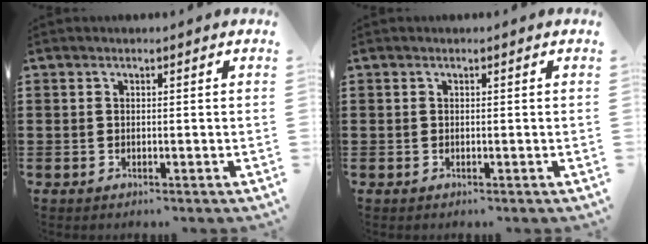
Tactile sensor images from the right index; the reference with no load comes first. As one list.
[{"total": 0.0}]